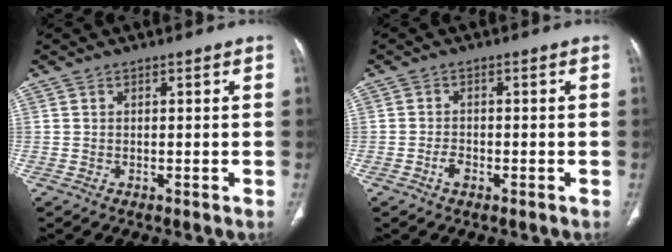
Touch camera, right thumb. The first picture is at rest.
{"total": 2.0, "force": [-1.1, 1.1, 1.3], "torque": [-0.027, 0.007, -0.021]}